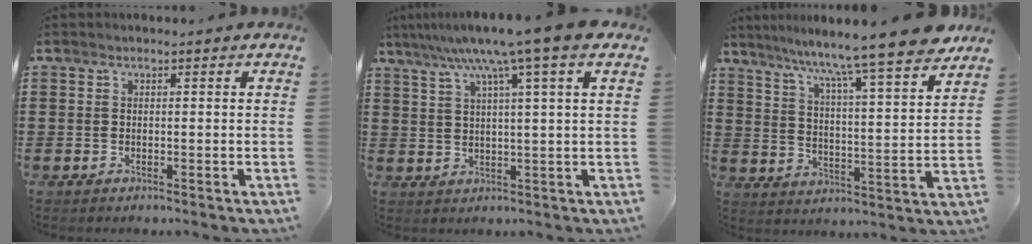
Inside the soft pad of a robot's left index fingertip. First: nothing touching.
{"total": 8.6, "force": [5.4, -1.1, 6.6], "torque": [-0.141, -0.015, 0.088]}
{"total": 9.9, "force": [8.6, -1.2, 4.6], "torque": [-0.107, -0.064, 0.135]}